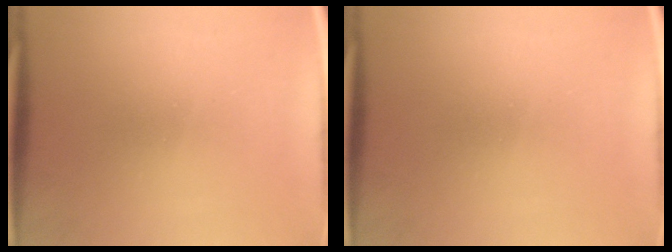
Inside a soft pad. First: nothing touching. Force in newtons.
{"total": 0.0}